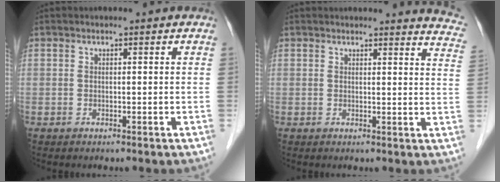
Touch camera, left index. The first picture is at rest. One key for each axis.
{"total": 8.3, "fx": 8.2, "fy": 0.7, "fz": 1.1, "tx": 0.016, "ty": -0.066, "tz": 0.050}